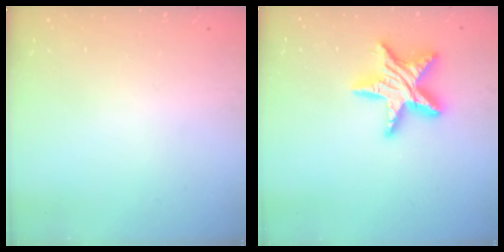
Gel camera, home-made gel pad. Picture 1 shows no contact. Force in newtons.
{"total": 16.1, "press": 16.1, "slide": 0.9}